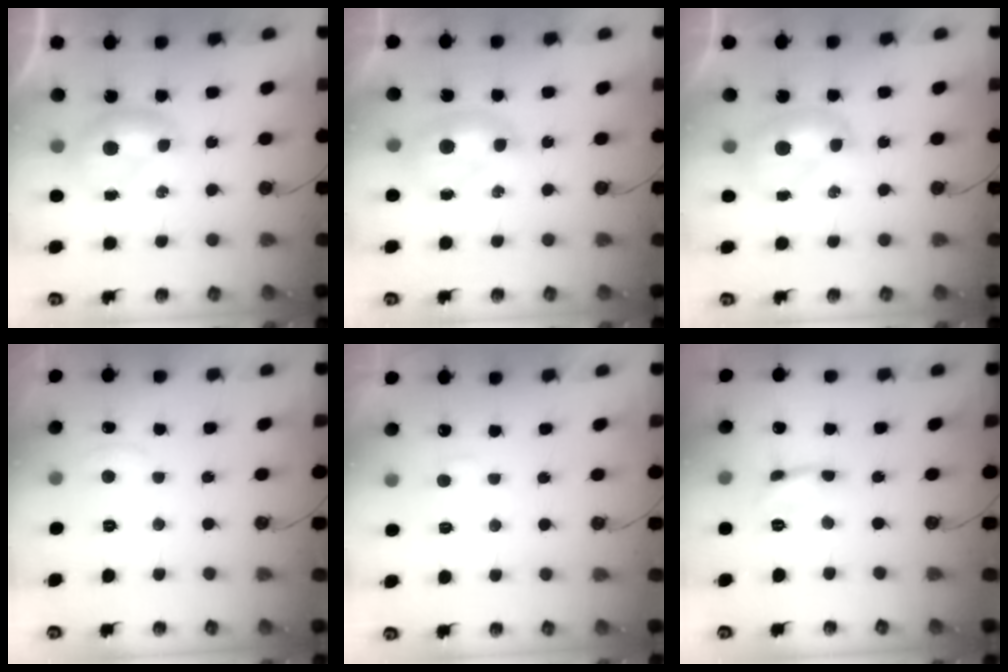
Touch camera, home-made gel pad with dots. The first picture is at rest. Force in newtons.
{"total": 1.9, "press": 1.9, "slide": 0.4}
{"total": 1.8, "press": 1.8, "slide": 0.3}
{"total": 1.8, "press": 1.7, "slide": 0.6}
{"total": 2.8, "press": 2.7, "slide": 0.4}
{"total": 0.0}